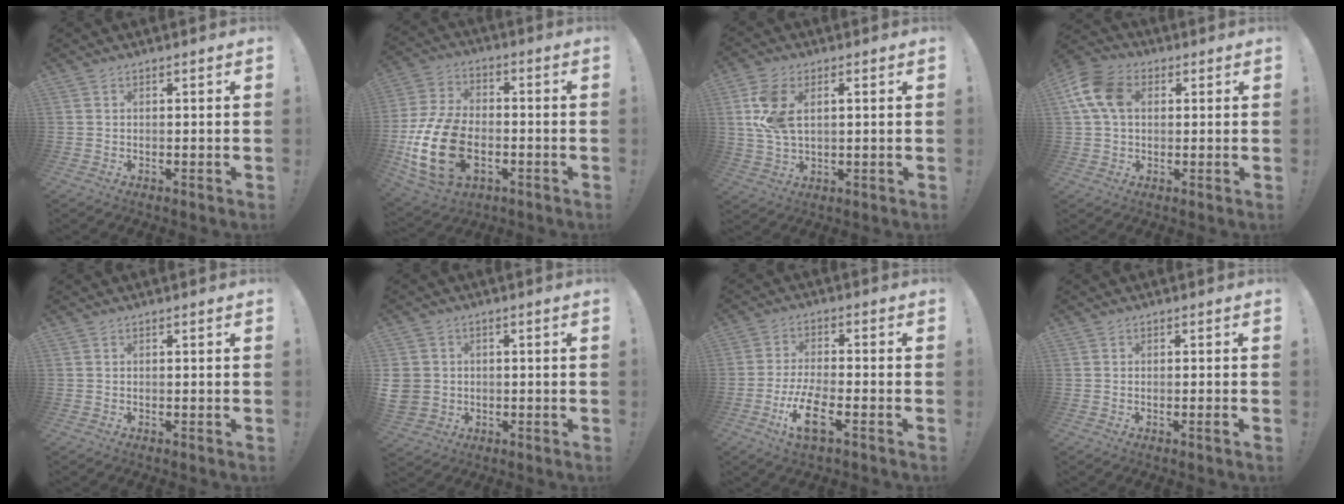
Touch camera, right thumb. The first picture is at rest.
{"total": 20.4, "force": [-5.6, 13.2, 14.5], "torque": [-0.280, 0.036, -0.082]}
{"total": 9.5, "force": [2.2, 5.3, 7.6], "torque": [-0.151, -0.005, 0.040]}
{"total": 11.9, "force": [2.7, 8.5, 7.9], "torque": [-0.156, 0.009, 0.055]}
{"total": 0.0}
{"total": 6.2, "force": [-0.3, 5.6, 2.5], "torque": [-0.071, 0.006, -0.002]}
{"total": 10.6, "force": [-4.8, 3.5, 8.8], "torque": [-0.186, 0.006, -0.087]}
{"total": 1.5, "force": [-0.6, -0.2, 1.4], "torque": [-0.032, 0.001, -0.010]}